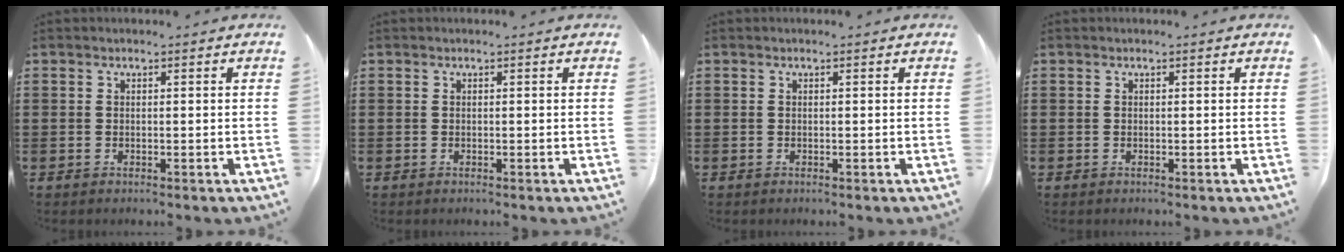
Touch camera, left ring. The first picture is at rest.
{"total": 0.0}
{"total": 0.0}
{"total": 0.0}